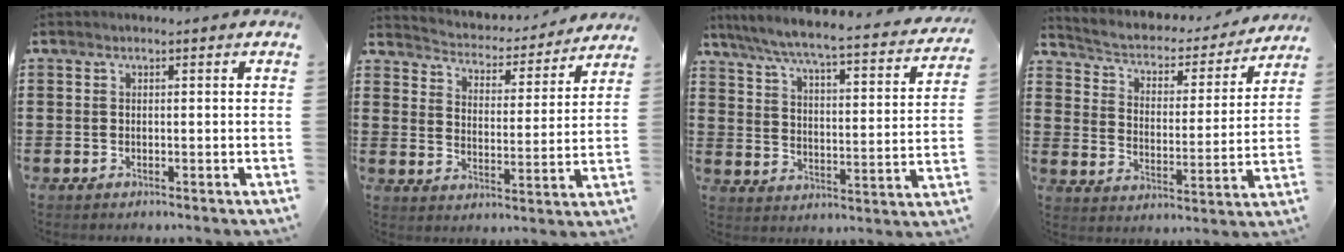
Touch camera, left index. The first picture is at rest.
{"total": 3.6, "force": [3.6, 0.1, -0.1], "torque": [-0.022, -0.035, 0.053]}
{"total": 5.7, "force": [5.2, -0.3, 2.4], "torque": [-0.071, -0.047, 0.081]}
{"total": 2.7, "force": [2.3, 1.2, 0.8], "torque": [-0.034, -0.023, 0.028]}